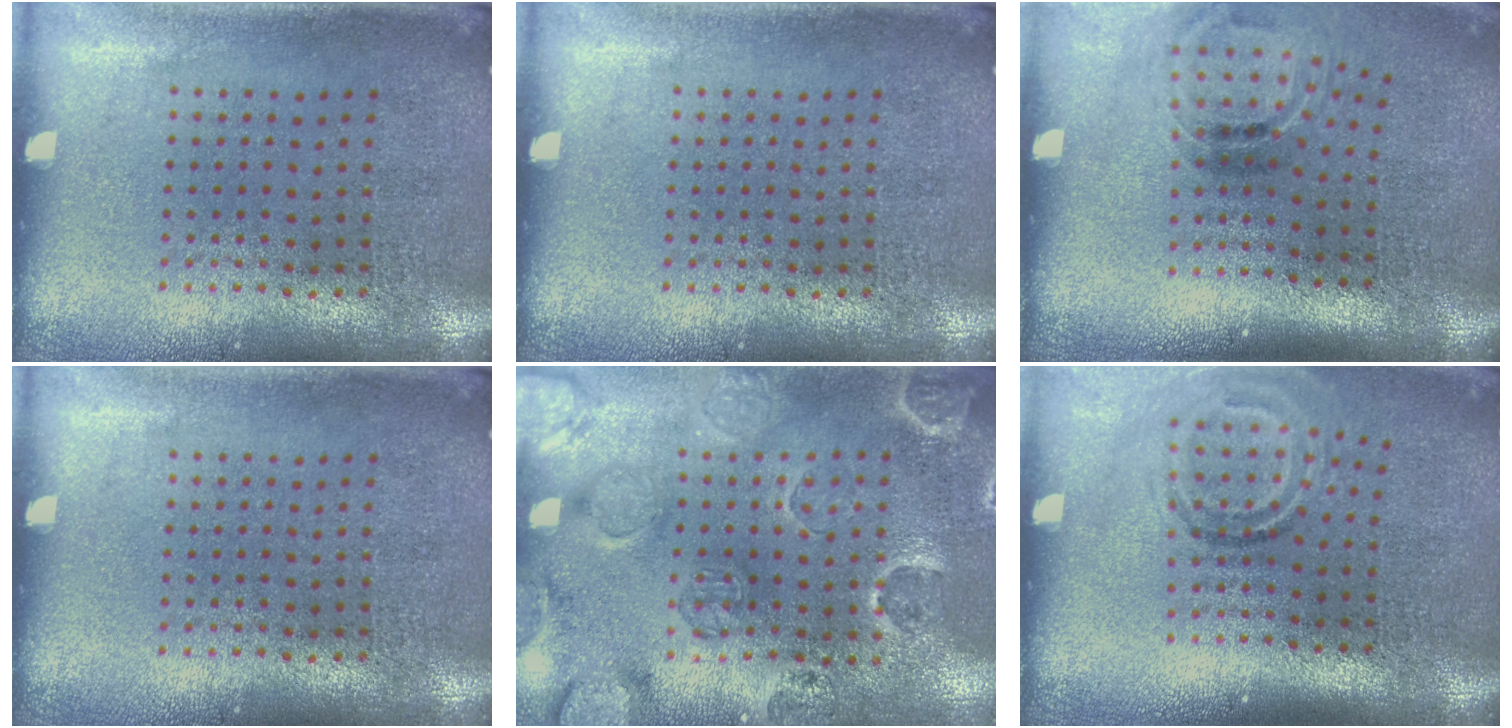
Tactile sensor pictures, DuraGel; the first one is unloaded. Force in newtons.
{"total": 0.0}
{"total": 1.5, "press": 1.0, "slide": 1.1}
{"total": 0.0}
{"total": 2.4, "press": 2.0, "slide": 1.4}
{"total": 1.9, "press": 1.2, "slide": 1.4}